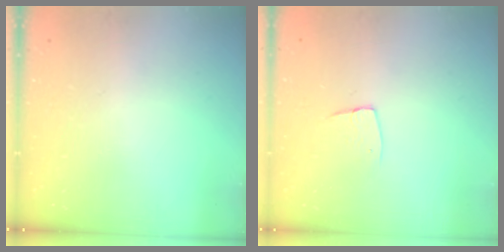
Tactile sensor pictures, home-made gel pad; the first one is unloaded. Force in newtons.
{"total": 4.8, "press": 4.8, "slide": 0.3}